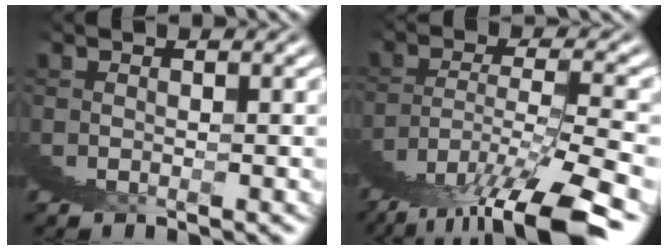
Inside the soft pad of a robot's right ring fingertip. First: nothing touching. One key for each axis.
{"total": 7.7, "fx": 0.8, "fy": 3.5, "fz": 6.8, "tx": -0.113, "ty": 0.020, "tz": 0.005}